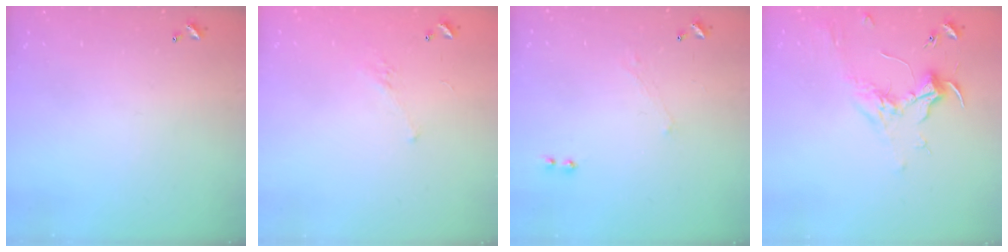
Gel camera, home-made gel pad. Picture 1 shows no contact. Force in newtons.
{"total": 2.8, "press": 2.6, "slide": 1.1}
{"total": 1.0, "press": 0.9, "slide": 0.5}
{"total": 1.8, "press": 1.6, "slide": 0.6}